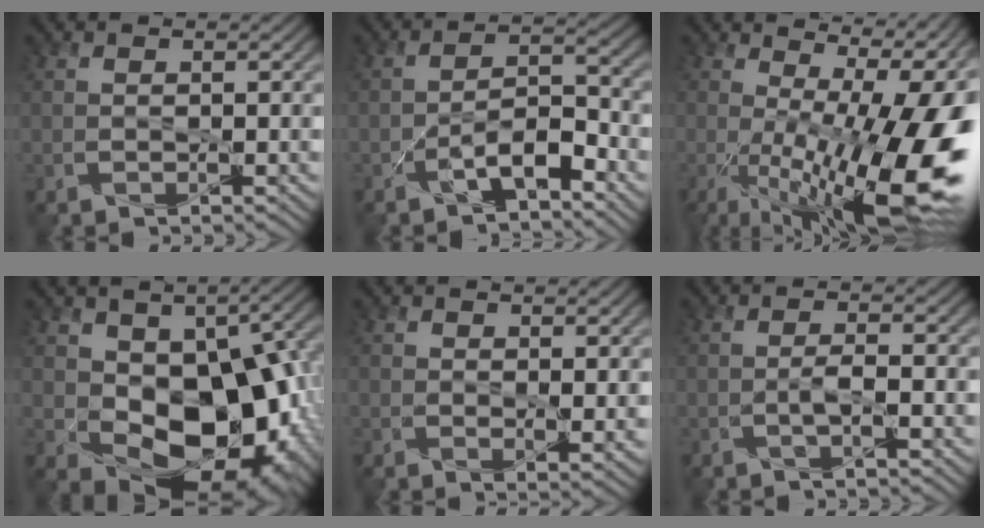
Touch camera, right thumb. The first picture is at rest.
{"total": 4.3, "force": [-3.4, 0.8, 2.5], "torque": [-0.035, 0.016, -0.061]}
{"total": 17.8, "force": [-2.2, 6.2, 16.5], "torque": [-0.228, -0.021, -0.021]}
{"total": 14.3, "force": [-0.8, 9.7, 10.5], "torque": [-0.123, -0.027, 0.007]}
{"total": 3.6, "force": [1.1, 2.0, 2.8], "torque": [-0.056, -0.010, 0.020]}
{"total": 1.7, "force": [-0.9, -0.3, 1.4], "torque": [-0.024, 0.008, -0.015]}